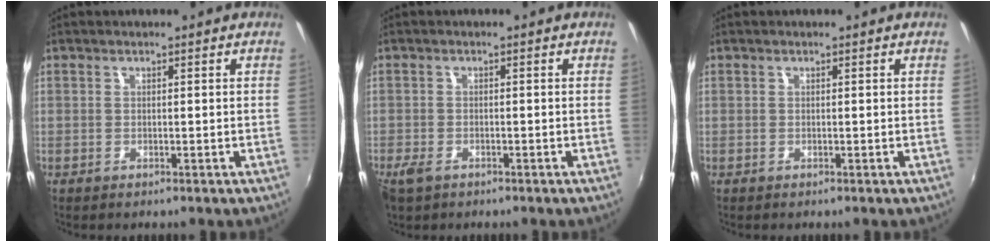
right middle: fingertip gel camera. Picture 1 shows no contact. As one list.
[{"total": 3.3, "force": [-2.1, 1.9, 1.7], "torque": [-0.041, -0.008, -0.039]}, {"total": 0.0}]